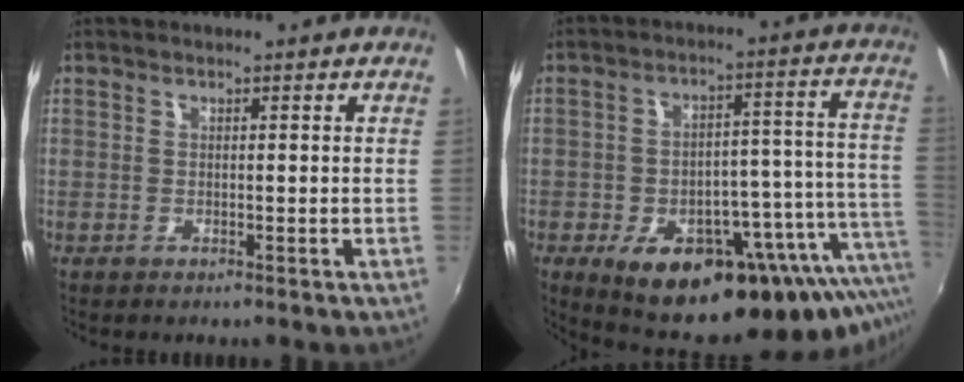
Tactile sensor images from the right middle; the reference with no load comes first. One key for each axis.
{"total": 25.7, "fx": -16.5, "fy": 10.2, "fz": 16.9, "tx": -0.226, "ty": -0.017, "tz": -0.213}